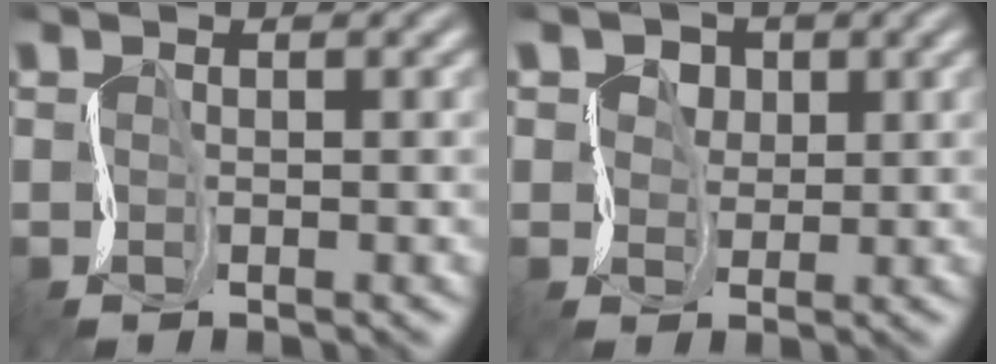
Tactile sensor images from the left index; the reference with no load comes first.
{"total": 4.5, "force": [2.4, 3.2, 1.9], "torque": [-0.030, 0.025, 0.015]}